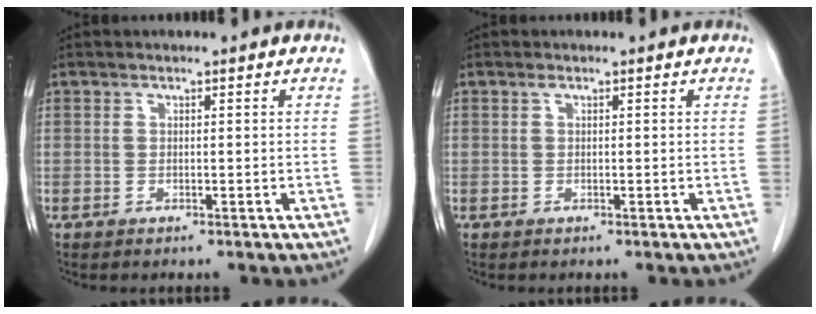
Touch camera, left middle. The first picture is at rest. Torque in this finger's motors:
{"motor_torque": [0.26, -0.15, -0.11, 0.00]}